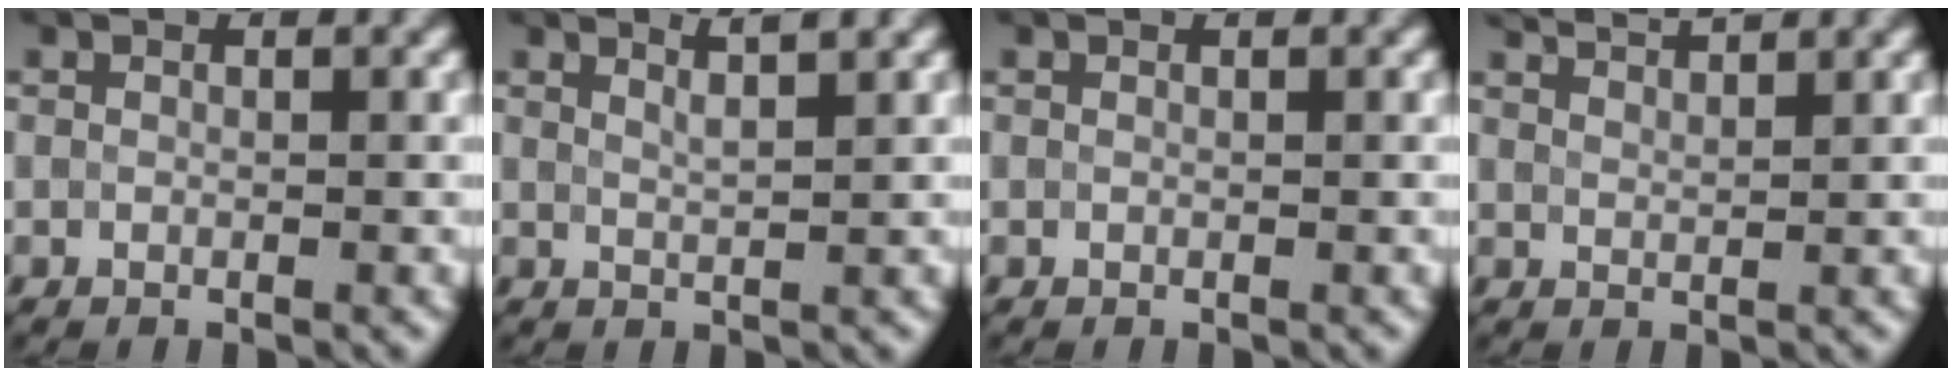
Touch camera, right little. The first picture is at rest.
{"total": 2.7, "force": [1.9, 0.7, 1.7], "torque": [-0.012, 0.015, 0.012]}
{"total": 0.0}
{"total": 3.1, "force": [2.9, 0.6, 1.1], "torque": [0.000, 0.008, 0.031]}